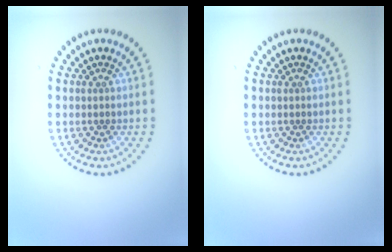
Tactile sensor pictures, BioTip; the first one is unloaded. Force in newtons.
{"total": 0.0}